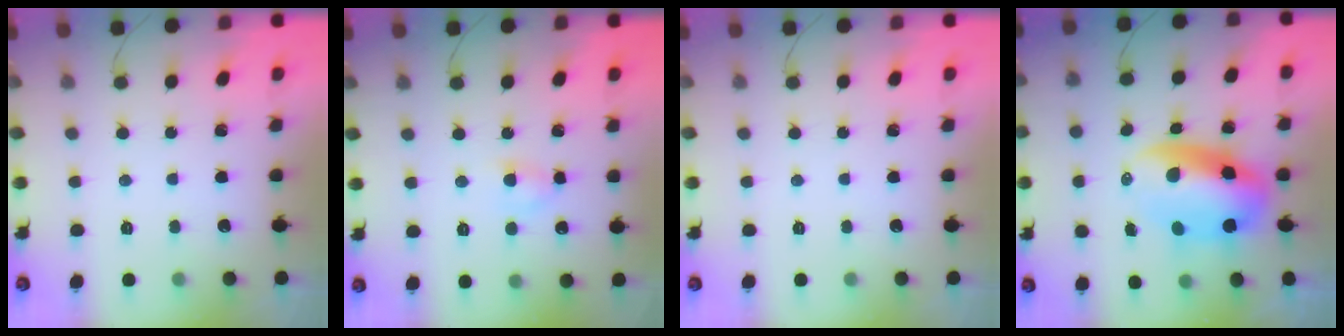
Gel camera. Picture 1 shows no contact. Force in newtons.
{"total": 3.3, "press": 3.2, "slide": 0.8}
{"total": 0.0}
{"total": 10.3, "press": 10.0, "slide": 2.4}